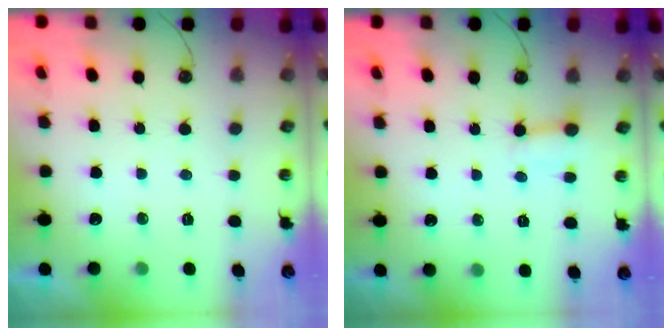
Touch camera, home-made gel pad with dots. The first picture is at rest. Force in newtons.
{"total": 3.3, "press": 3.3, "slide": 0.2}